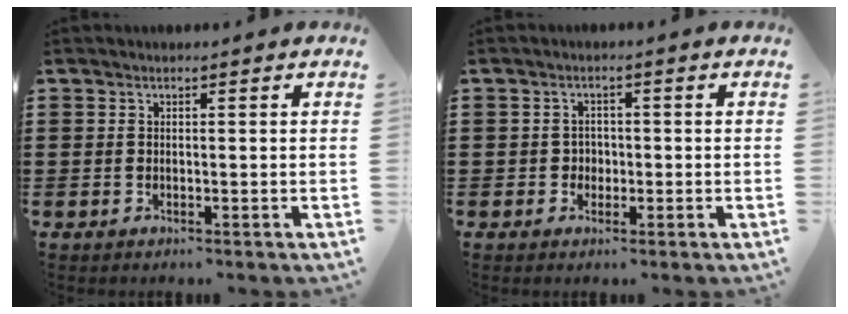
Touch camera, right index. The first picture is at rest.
{"total": 1.8, "force": [-0.4, 1.7, 0.5], "torque": [-0.016, 0.004, -0.011]}